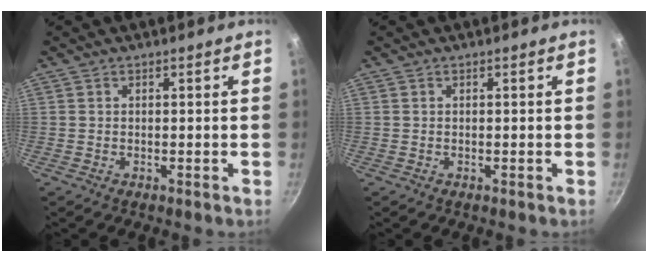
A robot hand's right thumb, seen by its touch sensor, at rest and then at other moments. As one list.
[{"total": 0.0}]